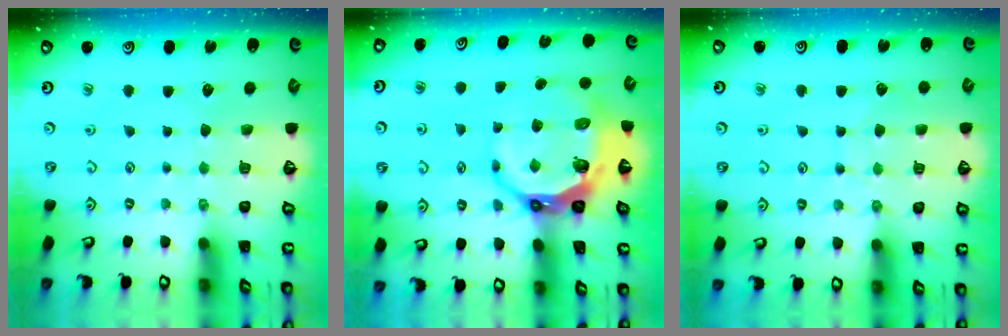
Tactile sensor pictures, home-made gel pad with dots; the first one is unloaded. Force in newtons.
{"total": 12.3, "press": 11.6, "slide": 4.2}
{"total": 4.9, "press": 4.9, "slide": 0.5}